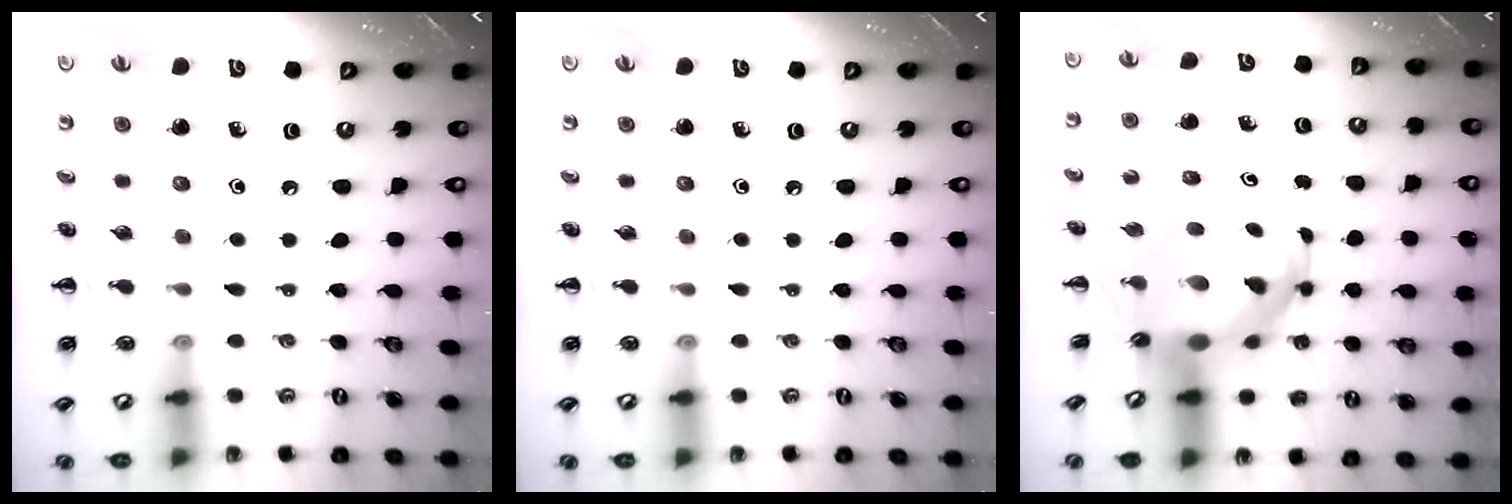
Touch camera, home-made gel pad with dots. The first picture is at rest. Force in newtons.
{"total": 0.0}
{"total": 6.2, "press": 5.9, "slide": 1.6}